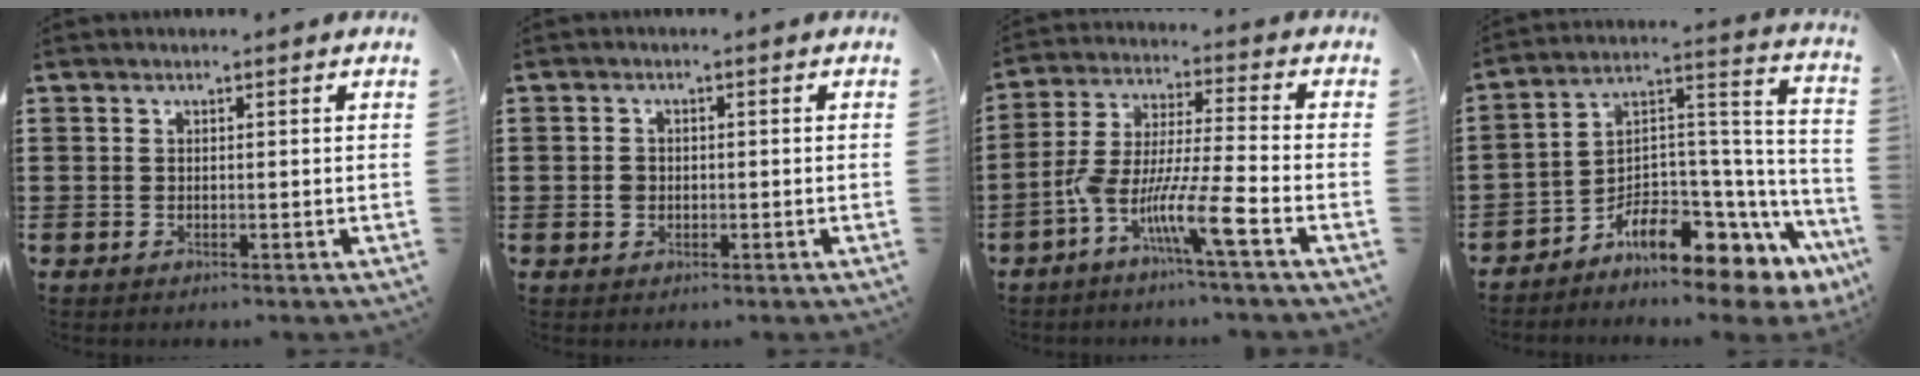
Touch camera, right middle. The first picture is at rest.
{"total": 1.5, "force": [-0.3, 1.3, 0.6], "torque": [-0.014, 0.006, -0.007]}
{"total": 10.3, "force": [-6.4, 0.6, 8.1], "torque": [-0.173, -0.010, -0.128]}
{"total": 8.2, "force": [-6.5, 2.8, 4.2], "torque": [-0.084, -0.015, -0.129]}